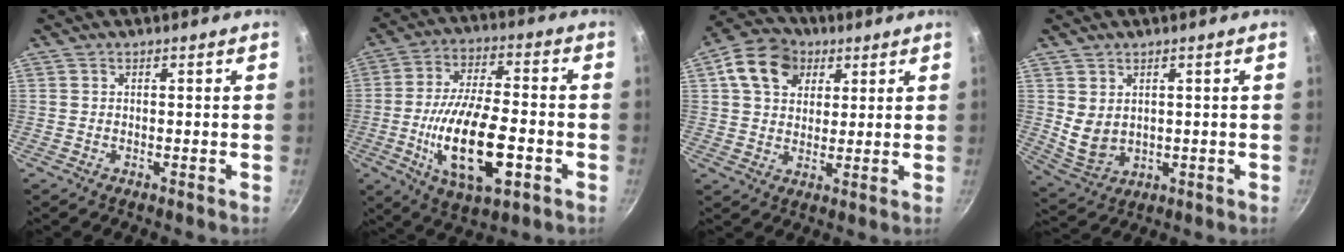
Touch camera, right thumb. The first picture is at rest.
{"total": 18.5, "force": [-4.9, 7.7, 16.1], "torque": [-0.285, 0.015, -0.084]}
{"total": 11.5, "force": [4.5, 8.6, 6.2], "torque": [-0.093, 0.003, 0.064]}
{"total": 5.8, "force": [1.6, 4.2, 3.6], "torque": [-0.057, -0.020, 0.047]}